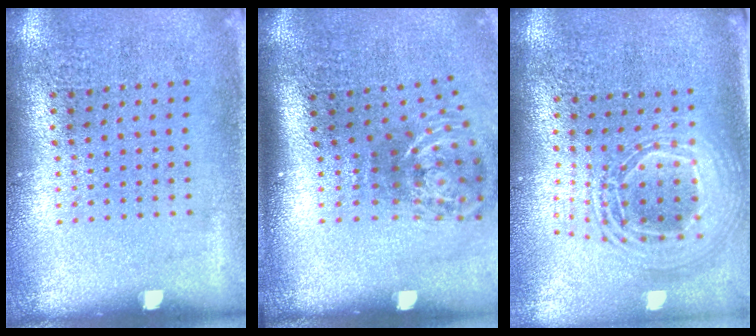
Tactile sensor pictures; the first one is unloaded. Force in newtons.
{"total": 2.0, "press": 1.2, "slide": 1.6}
{"total": 2.3, "press": 1.8, "slide": 1.5}